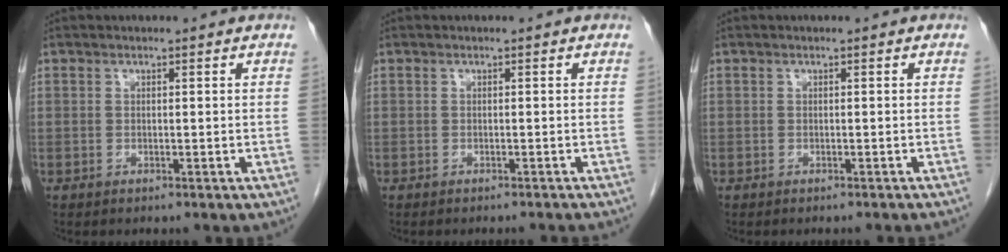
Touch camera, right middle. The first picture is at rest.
{"total": 3.0, "force": [-2.8, -0.4, 0.8], "torque": [-0.011, -0.009, -0.034]}
{"total": 3.1, "force": [-3.0, 0.2, 0.9], "torque": [-0.017, -0.012, -0.033]}